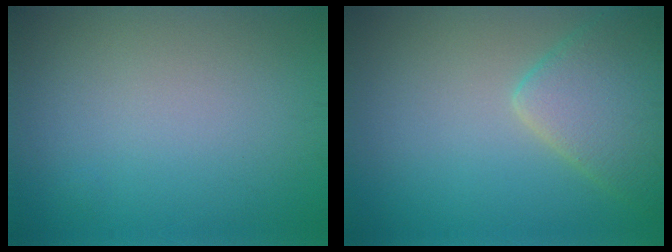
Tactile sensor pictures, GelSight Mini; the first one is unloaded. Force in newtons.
{"total": 5.0, "press": 5.0, "slide": 0.5}